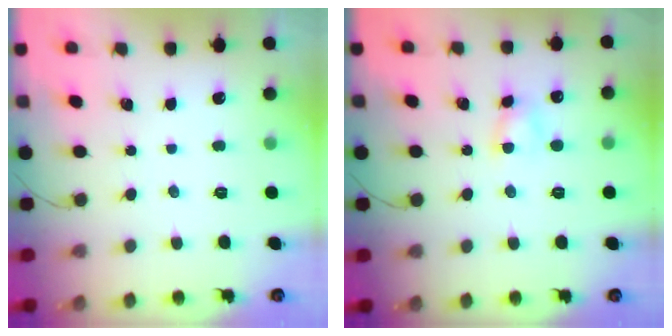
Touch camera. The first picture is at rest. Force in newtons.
{"total": 4.0, "press": 3.8, "slide": 1.0}